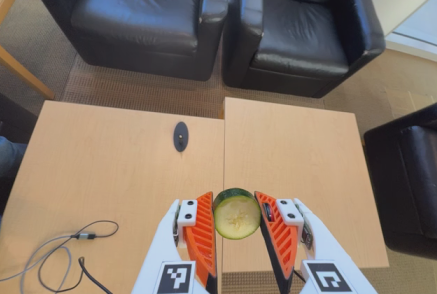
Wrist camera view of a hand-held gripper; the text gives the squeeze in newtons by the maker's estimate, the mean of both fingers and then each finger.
{"total": 10.0, "left": 9.7, "right": 10.3}